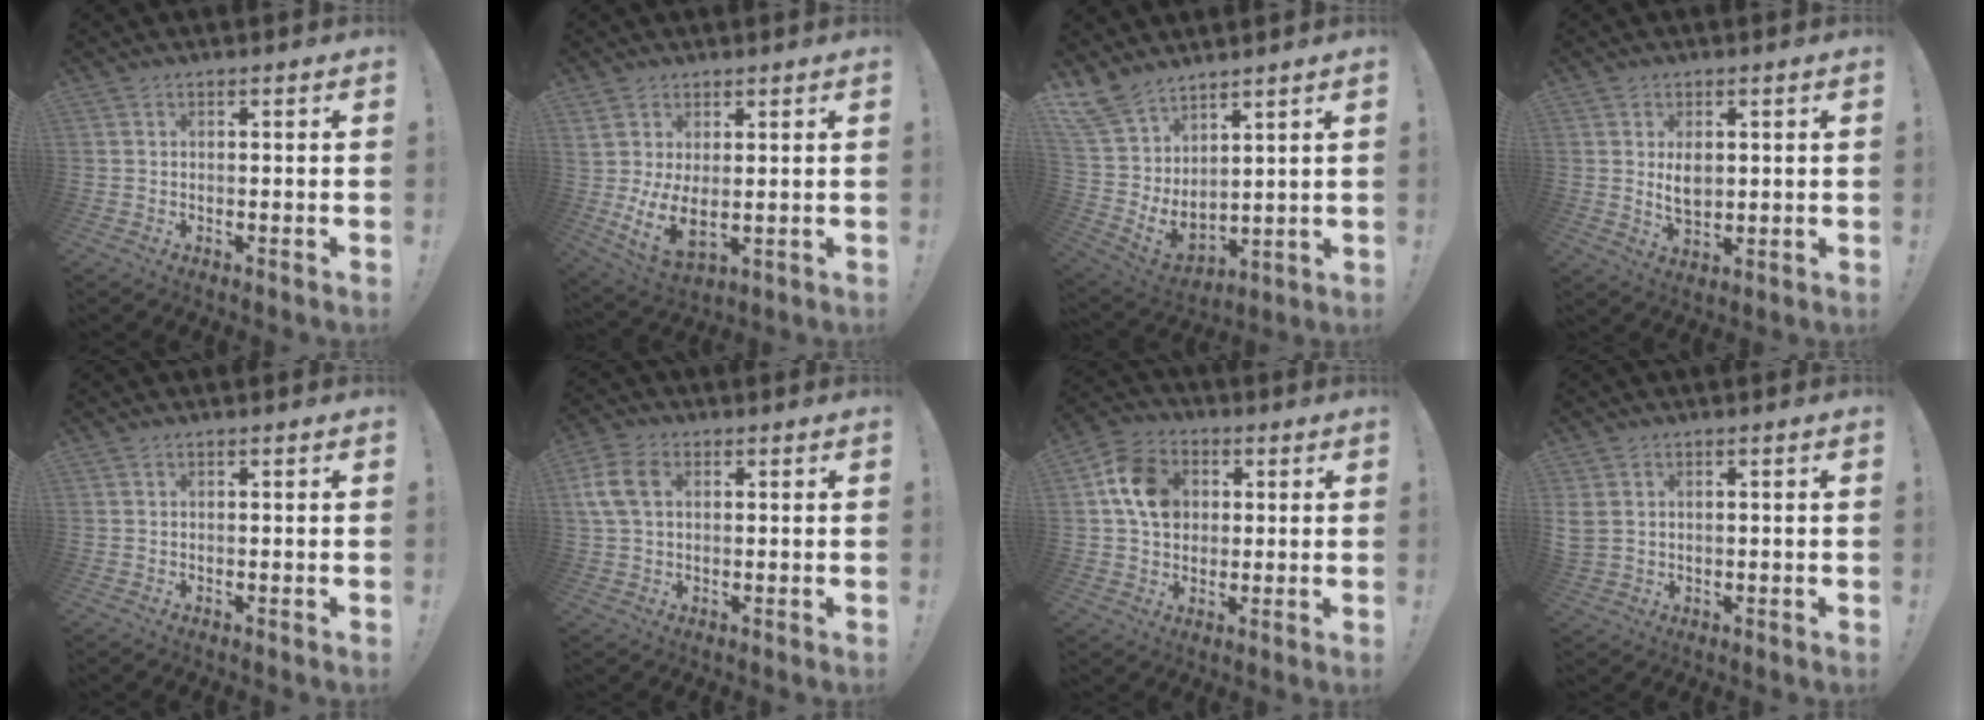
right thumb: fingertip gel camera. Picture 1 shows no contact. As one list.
[{"total": 8.6, "force": [2.5, 4.6, 6.8], "torque": [-0.123, -0.030, 0.052]}, {"total": 9.2, "force": [6.8, 4.9, 3.7], "torque": [-0.095, -0.066, 0.133]}, {"total": 5.6, "force": [1.4, 3.7, 4.0], "torque": [-0.054, -0.007, 0.022]}, {"total": 0.0}, {"total": 9.4, "force": [2.2, 6.4, 6.5], "torque": [-0.142, 0.009, 0.044]}, {"total": 12.9, "force": [2.7, 10.4, 7.1], "torque": [-0.115, 0.008, 0.059]}, {"total": 3.5, "force": [1.2, 3.0, 1.5], "torque": [-0.029, 0.001, 0.022]}]